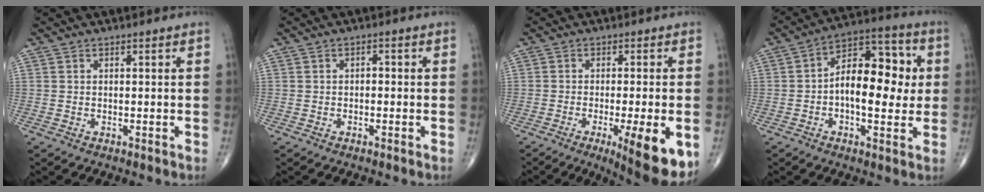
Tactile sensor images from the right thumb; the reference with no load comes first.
{"total": 1.1, "force": [-0.1, 0.7, 0.8], "torque": [-0.005, 0.003, -0.005]}
{"total": 12.0, "force": [-4.3, 2.3, 11.0], "torque": [-0.135, -0.012, -0.054]}
{"total": 15.1, "force": [0.2, 8.1, 12.8], "torque": [-0.167, 0.029, -0.007]}